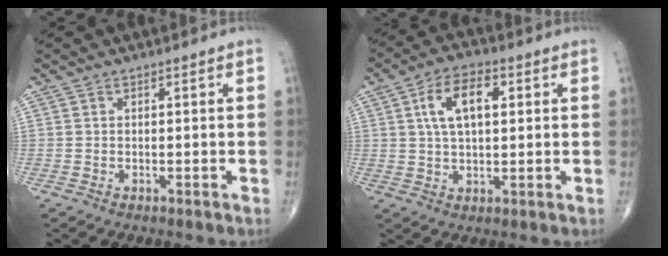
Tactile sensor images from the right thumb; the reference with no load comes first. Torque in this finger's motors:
{"motor_torque": [0.08, 0.08, 1.15, 0.43, 0.06]}